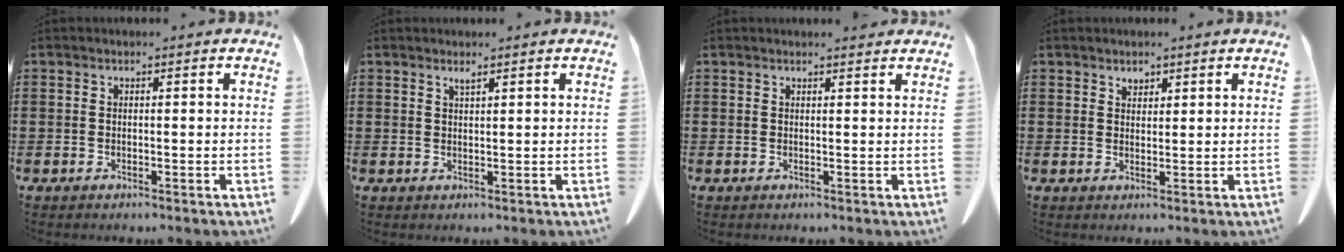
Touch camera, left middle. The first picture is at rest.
{"total": 1.2, "force": [1.0, 0.0, 0.6], "torque": [-0.015, -0.005, 0.020]}
{"total": 1.0, "force": [1.0, 0.0, 0.4], "torque": [-0.009, -0.001, 0.018]}
{"total": 1.6, "force": [1.5, 0.6, 0.3], "torque": [-0.001, -0.006, 0.028]}